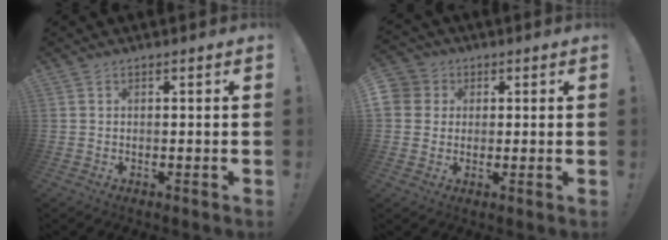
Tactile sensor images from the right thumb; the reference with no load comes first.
{"total": 6.0, "force": [1.3, 5.6, 1.7], "torque": [-0.038, 0.002, 0.025]}